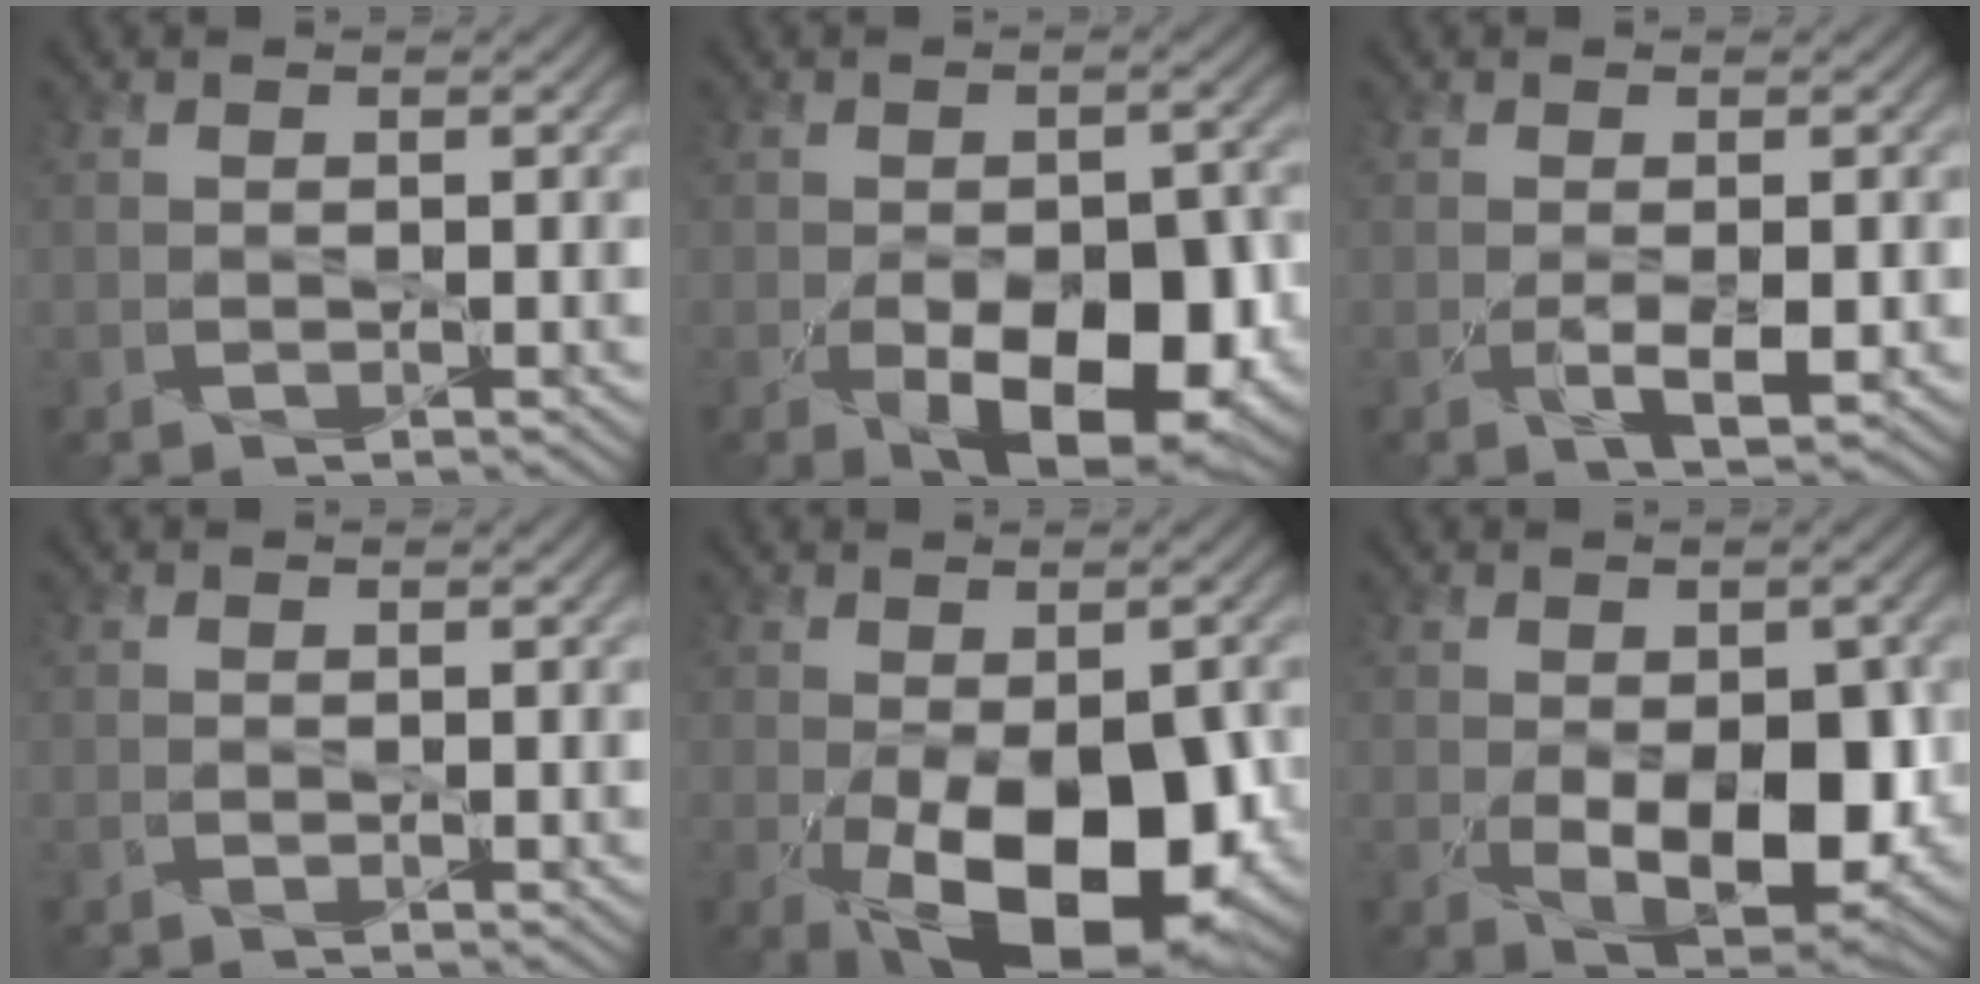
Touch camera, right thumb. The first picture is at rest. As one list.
[{"total": 11.5, "force": [-4.2, 5.9, 9.0], "torque": [-0.141, -0.028, -0.052]}, {"total": 2.7, "force": [-0.8, 0.8, 2.5], "torque": [-0.051, -0.008, -0.009]}, {"total": 0.0}, {"total": 15.0, "force": [-4.5, 7.9, 11.9], "torque": [-0.189, -0.057, -0.056]}, {"total": 10.4, "force": [-1.8, 5.8, 8.4], "torque": [-0.146, -0.036, -0.011]}]